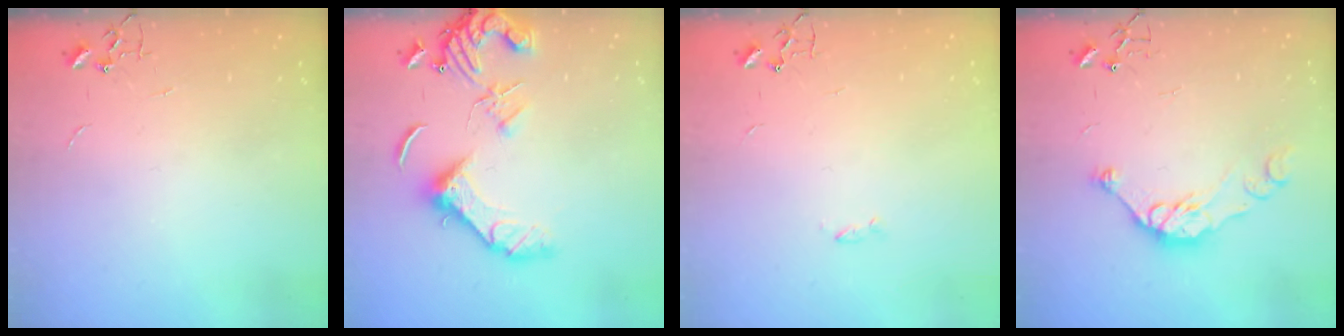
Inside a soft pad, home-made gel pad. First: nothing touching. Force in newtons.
{"total": 15.8, "press": 15.7, "slide": 2.2}
{"total": 1.8, "press": 1.7, "slide": 0.4}
{"total": 12.3, "press": 12.2, "slide": 0.4}